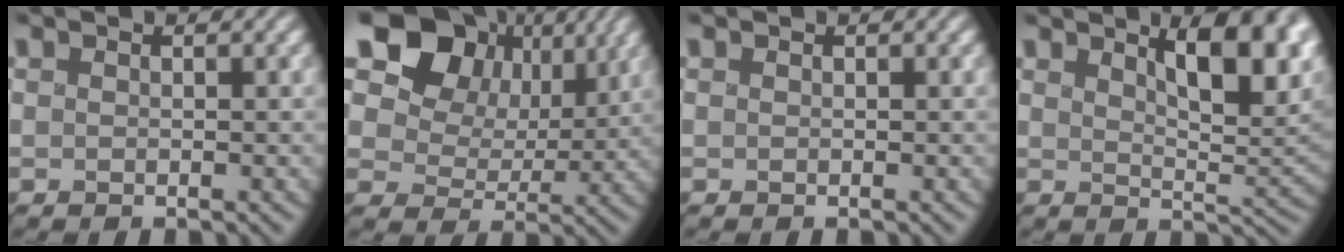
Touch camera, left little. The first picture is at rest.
{"total": 11.6, "force": [4.4, 8.3, 6.8], "torque": [-0.130, 0.013, 0.062]}
{"total": 0.0}
{"total": 7.1, "force": [3.2, 2.8, 5.7], "torque": [-0.085, -0.001, 0.047]}